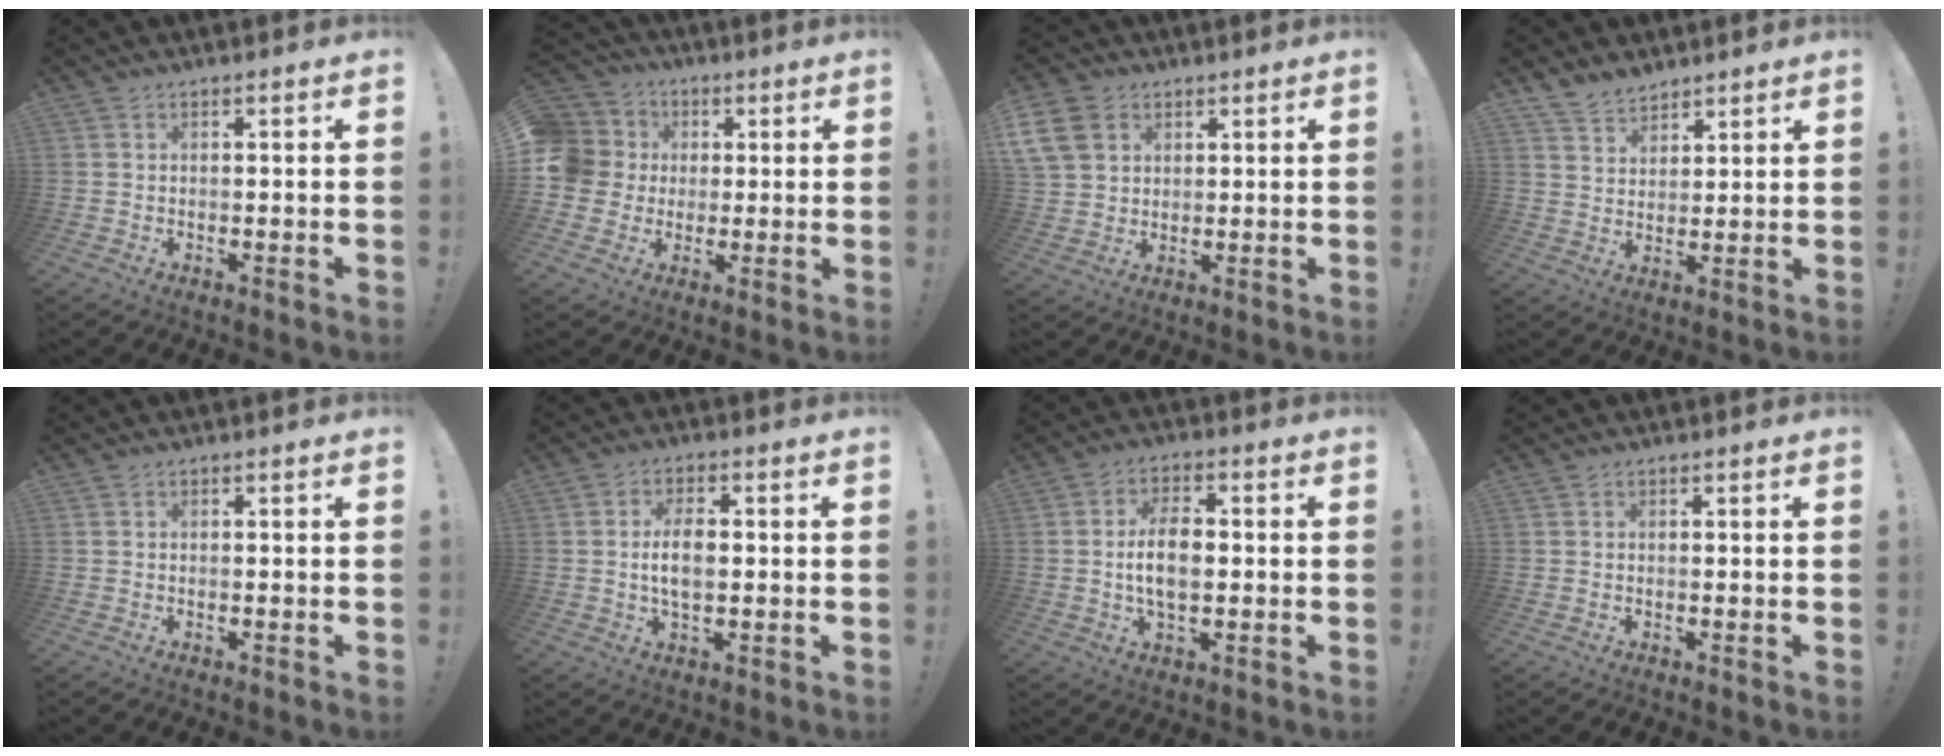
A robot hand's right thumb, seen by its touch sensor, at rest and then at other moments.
{"total": 10.6, "force": [0.5, 9.9, 3.5], "torque": [-0.066, 0.010, 0.016]}
{"total": 9.9, "force": [4.1, 7.8, 4.4], "torque": [-0.087, -0.015, 0.086]}
{"total": 6.6, "force": [5.6, 3.3, 1.1], "torque": [-0.023, -0.037, 0.109]}
{"total": 0.0}
{"total": 7.0, "force": [-0.4, 3.4, 6.1], "torque": [-0.105, 0.001, -0.011]}
{"total": 9.2, "force": [-0.5, 4.9, 7.7], "torque": [-0.138, 0.002, -0.013]}
{"total": 0.0}